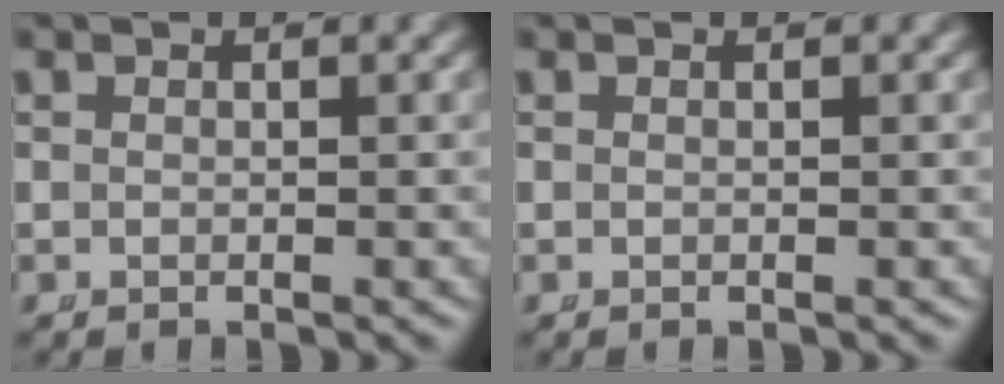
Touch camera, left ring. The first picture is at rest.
{"total": 0.0}